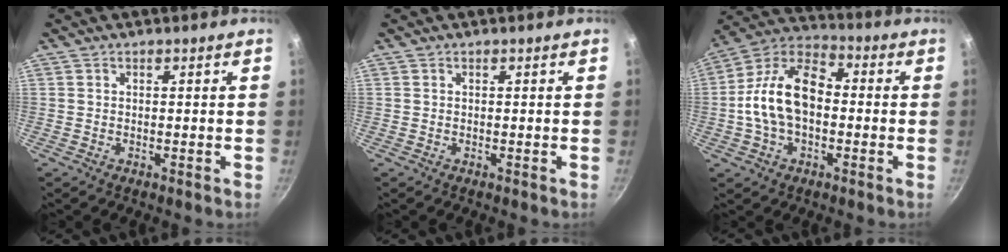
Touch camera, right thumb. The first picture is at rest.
{"total": 0.0}
{"total": 15.3, "force": [-1.1, 9.8, 11.7], "torque": [-0.186, 0.043, -0.039]}